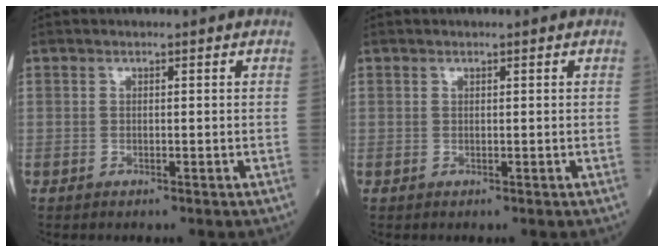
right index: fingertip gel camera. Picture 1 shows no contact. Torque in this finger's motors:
{"motor_torque": [-0.19, -0.10, -0.02, -0.01]}